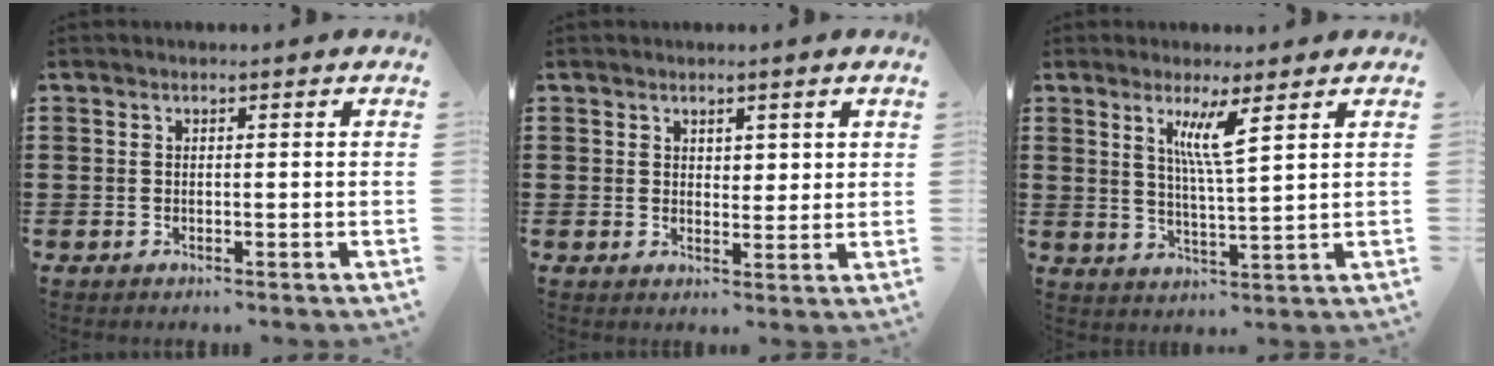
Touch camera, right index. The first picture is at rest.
{"total": 2.2, "force": [1.7, 1.2, 0.4], "torque": [-0.004, 0.004, 0.031]}
{"total": 5.6, "force": [2.9, 0.2, 4.9], "torque": [-0.104, -0.001, 0.046]}